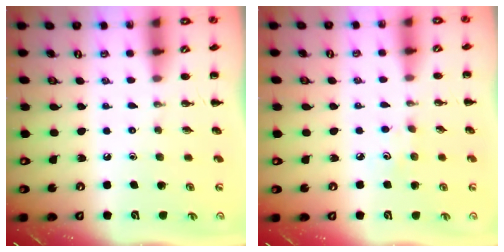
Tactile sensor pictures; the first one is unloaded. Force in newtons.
{"total": 4.0, "press": 3.8, "slide": 1.0}